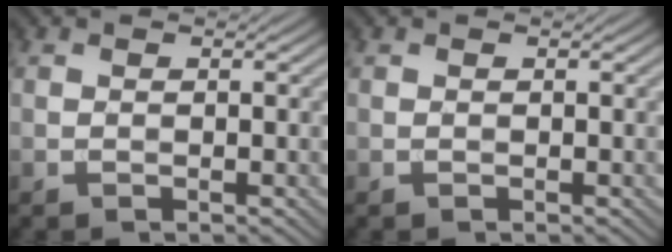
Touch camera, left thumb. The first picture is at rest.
{"total": 0.0}